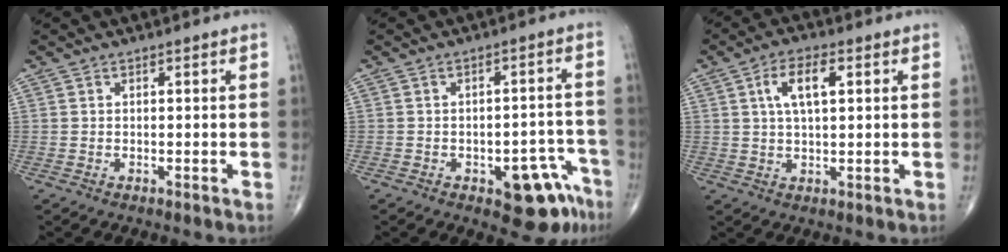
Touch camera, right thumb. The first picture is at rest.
{"total": 9.7, "force": [-5.2, 4.4, 6.9], "torque": [-0.045, 0.040, -0.059]}
{"total": 7.1, "force": [2.2, 3.0, 6.0], "torque": [-0.110, 0.004, 0.039]}